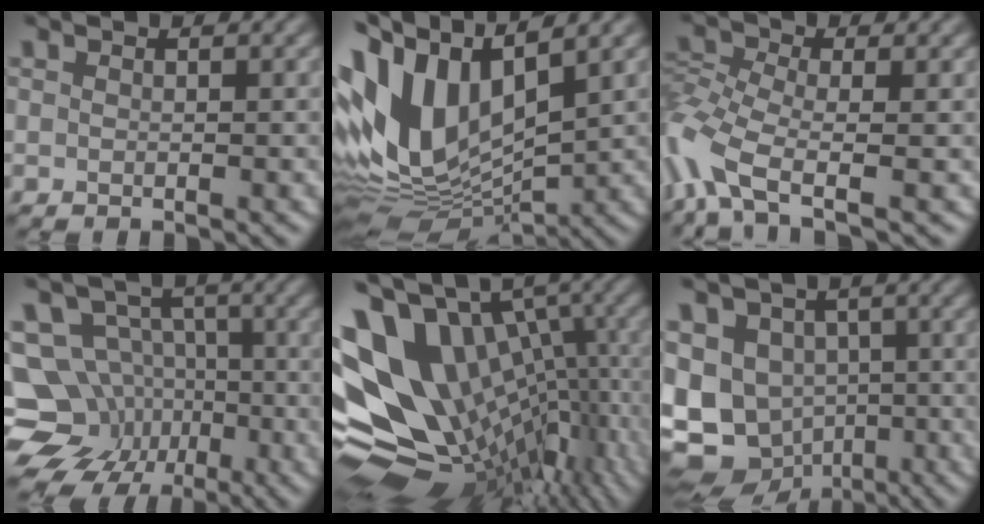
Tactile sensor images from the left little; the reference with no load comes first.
{"total": 12.1, "force": [2.6, 6.2, 10.0], "torque": [-0.213, 0.007, 0.044]}
{"total": 6.3, "force": [-3.1, 2.7, 4.8], "torque": [-0.109, -0.003, -0.077]}
{"total": 11.6, "force": [-4.7, 9.8, 4.1], "torque": [-0.062, -0.013, -0.099]}
{"total": 15.2, "force": [-0.4, 10.6, 11.0], "torque": [-0.188, 0.004, 0.022]}
{"total": 11.9, "force": [-3.2, 9.8, 5.9], "torque": [-0.116, -0.029, -0.046]}